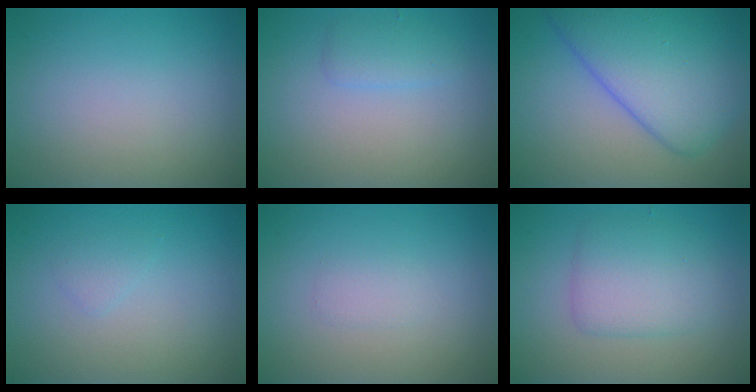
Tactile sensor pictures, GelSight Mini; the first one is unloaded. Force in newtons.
{"total": 1.6, "press": 1.6, "slide": 0.0}
{"total": 8.9, "press": 8.9, "slide": 0.1}
{"total": 0.8, "press": 0.8, "slide": 0.1}
{"total": 1.0, "press": 1.0, "slide": 0.0}
{"total": 3.8, "press": 3.8, "slide": 0.2}